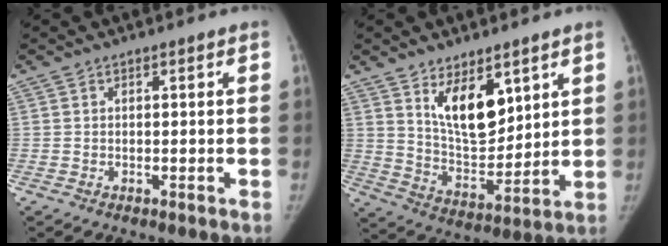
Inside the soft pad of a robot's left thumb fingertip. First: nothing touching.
{"total": 12.3, "force": [6.3, 6.1, 8.6], "torque": [-0.107, -0.056, 0.123]}